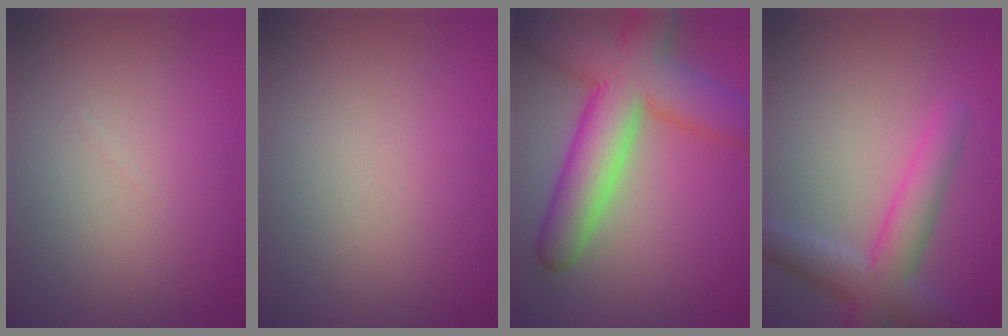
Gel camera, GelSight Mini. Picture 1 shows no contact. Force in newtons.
{"total": 0.0}
{"total": 10.3, "press": 10.3, "slide": 0.5}
{"total": 4.8, "press": 4.8, "slide": 0.3}